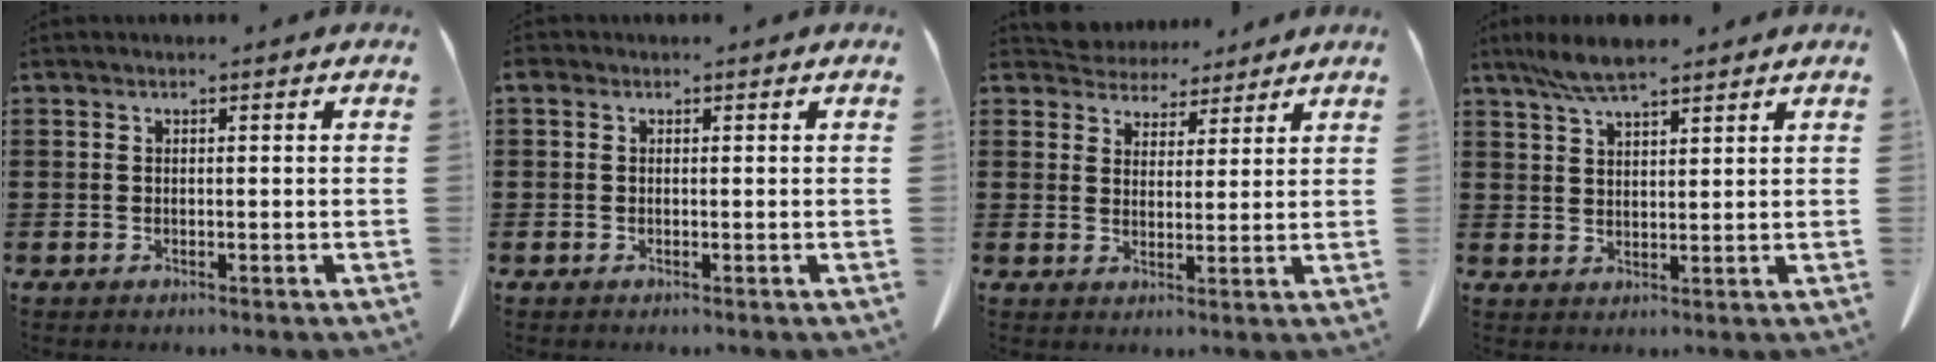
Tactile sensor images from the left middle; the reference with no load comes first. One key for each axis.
{"total": 0.8, "fx": 0.0, "fy": 0.6, "fz": 0.4, "tx": -0.010, "ty": 0.005, "tz": 0.000}
{"total": 4.3, "fx": 4.0, "fy": 1.4, "fz": -0.4, "tx": -0.012, "ty": -0.016, "tz": 0.076}
{"total": 5.5, "fx": 4.4, "fy": 1.0, "fz": 3.1, "tx": -0.071, "ty": -0.004, "tz": 0.082}